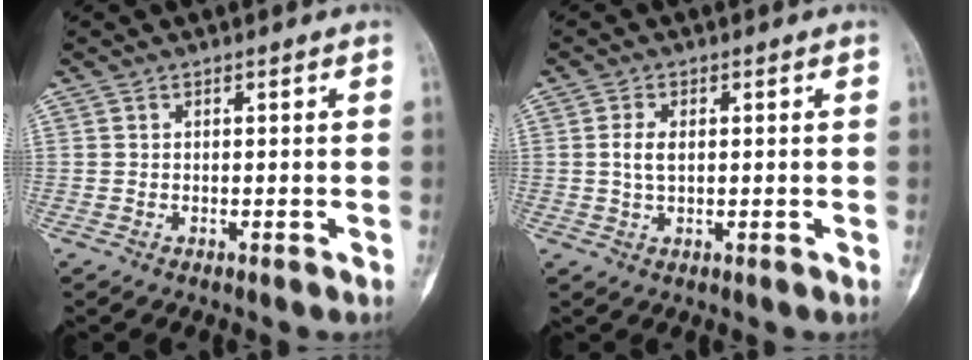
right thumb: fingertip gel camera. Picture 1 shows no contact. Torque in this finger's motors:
{"motor_torque": [-0.02, 0.02, 0.23, -0.42, 0.08]}